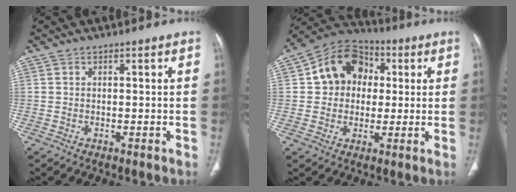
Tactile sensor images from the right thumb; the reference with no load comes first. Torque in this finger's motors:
{"motor_torque": [-0.37, 0.49, 0.20, -0.12, 0.28]}